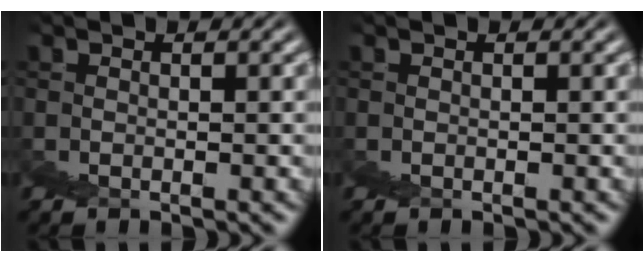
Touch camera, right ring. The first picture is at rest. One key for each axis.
{"total": 0.0}